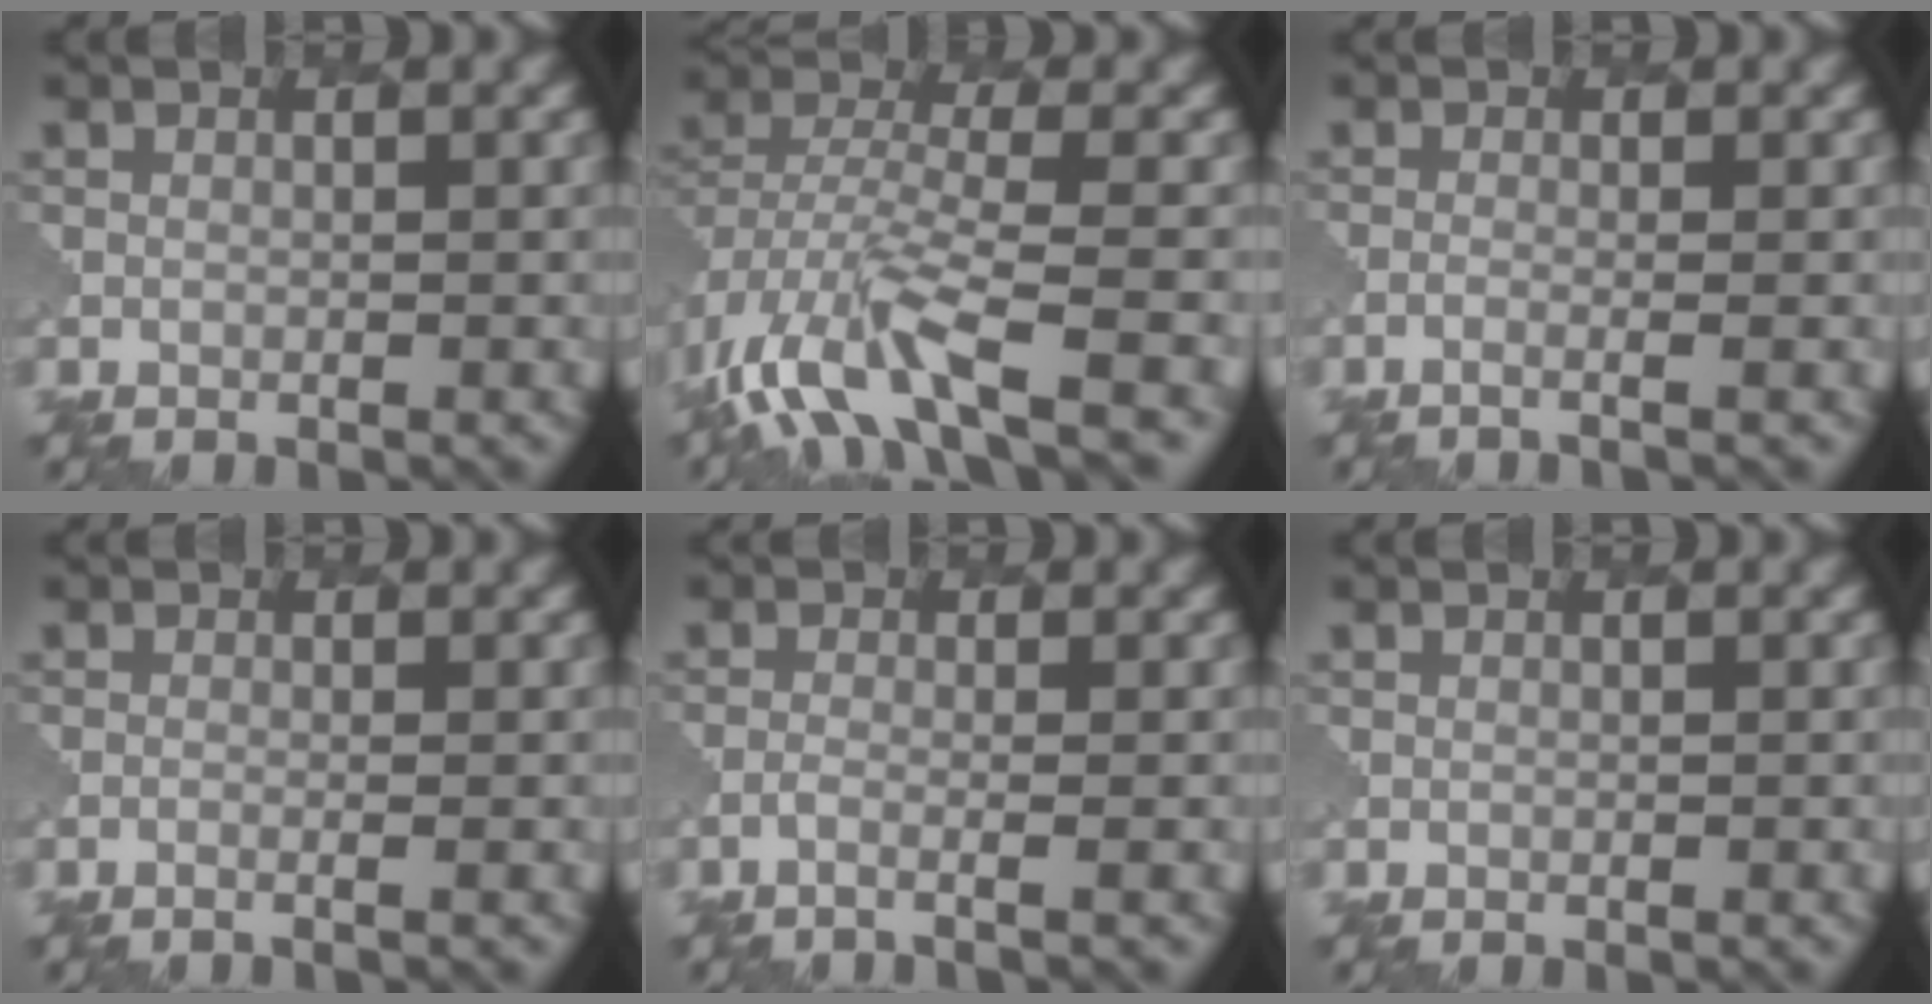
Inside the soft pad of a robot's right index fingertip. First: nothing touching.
{"total": 8.5, "force": [-4.7, 3.5, 6.1], "torque": [-0.126, -0.004, -0.101]}
{"total": 1.7, "force": [-0.6, 0.5, 1.4], "torque": [-0.007, 0.001, -0.028]}
{"total": 1.4, "force": [-0.3, 0.6, 1.2], "torque": [-0.001, 0.003, -0.021]}
{"total": 1.9, "force": [-1.1, 0.4, 1.5], "torque": [-0.014, 0.002, -0.041]}
{"total": 0.0}